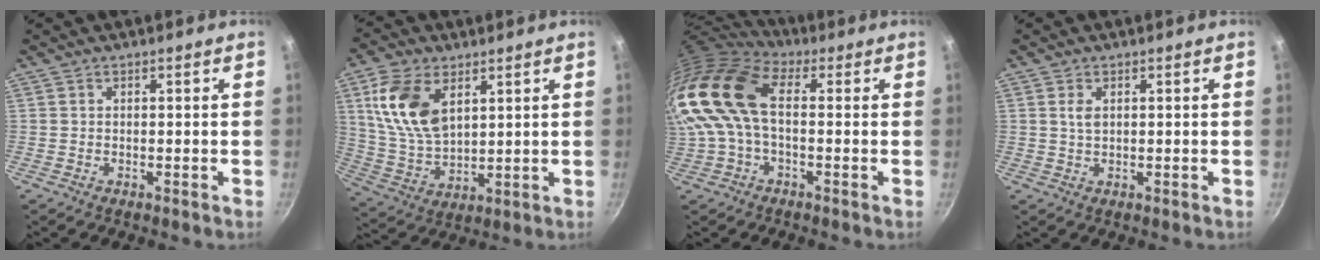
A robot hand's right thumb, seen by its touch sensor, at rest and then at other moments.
{"total": 14.0, "force": [5.2, 8.3, 10.0], "torque": [-0.183, -0.022, 0.113]}
{"total": 17.2, "force": [1.4, 9.8, 14.1], "torque": [-0.290, 0.020, 0.013]}
{"total": 2.0, "force": [0.7, 1.2, 1.5], "torque": [-0.029, -0.003, 0.013]}